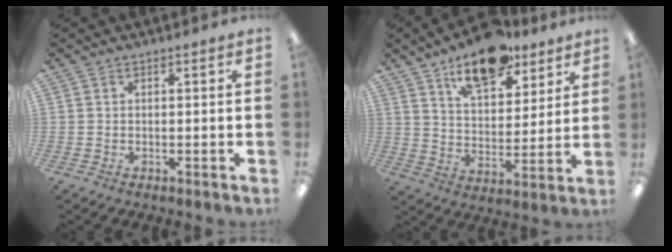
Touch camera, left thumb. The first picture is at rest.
{"total": 15.3, "force": [11.6, 6.8, 7.4], "torque": [-0.106, -0.064, 0.202]}